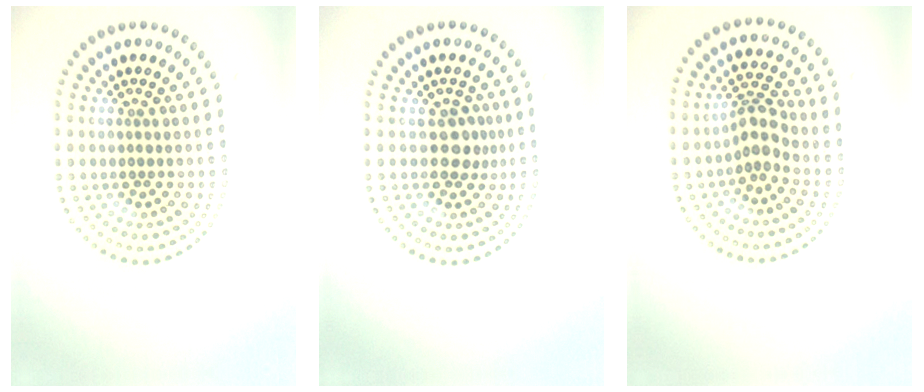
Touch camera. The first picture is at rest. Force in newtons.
{"total": 1.8, "press": 1.5, "slide": 1.0}
{"total": 2.7, "press": 2.0, "slide": 1.8}